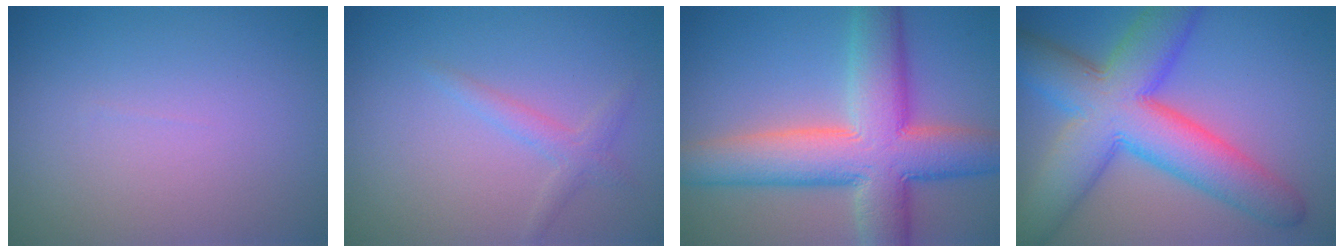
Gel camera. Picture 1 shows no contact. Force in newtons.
{"total": 1.7, "press": 1.7, "slide": 0.0}
{"total": 10.9, "press": 10.9, "slide": 0.7}
{"total": 11.3, "press": 11.3, "slide": 0.5}